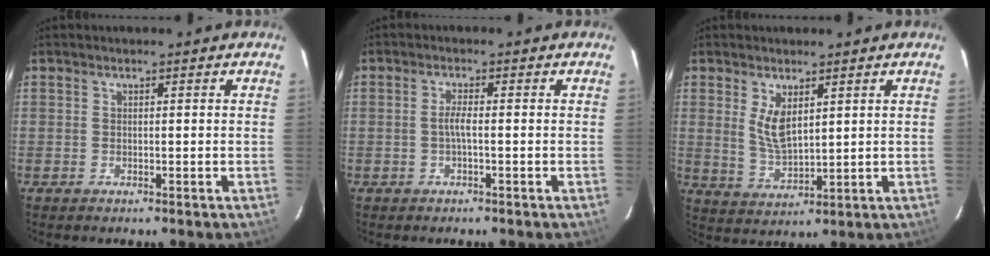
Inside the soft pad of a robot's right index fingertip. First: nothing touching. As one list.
[{"total": 1.9, "force": [-0.6, 0.0, 1.8], "torque": [-0.038, 0.003, -0.012]}, {"total": 6.1, "force": [2.3, 2.8, 5.0], "torque": [-0.089, -0.009, 0.054]}]